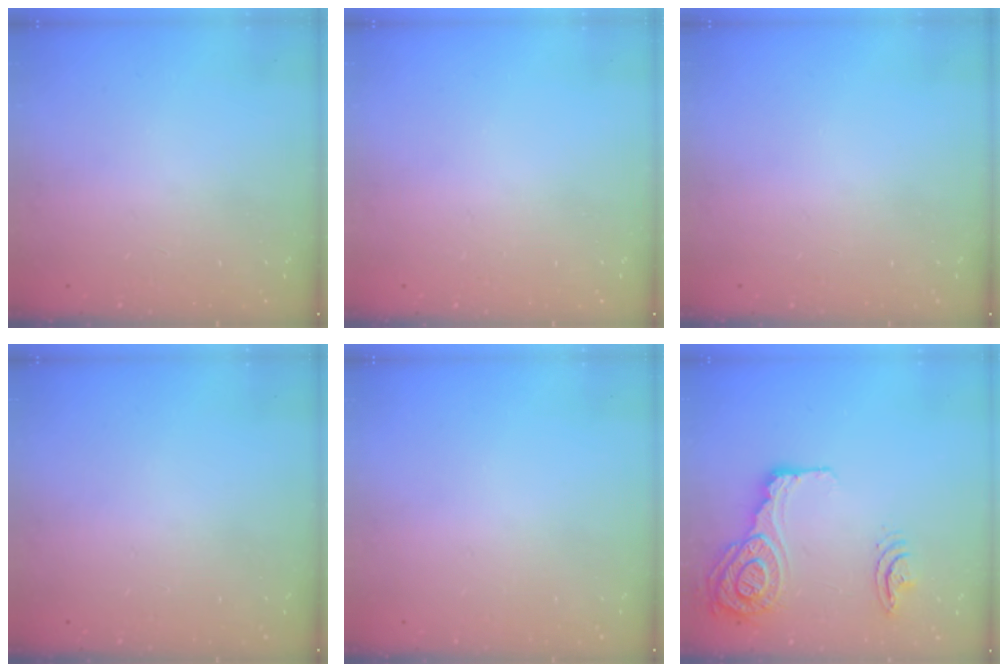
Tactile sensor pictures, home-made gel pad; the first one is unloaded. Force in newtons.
{"total": 0.0}
{"total": 0.0}
{"total": 0.0}
{"total": 0.0}
{"total": 18.9, "press": 18.6, "slide": 3.2}